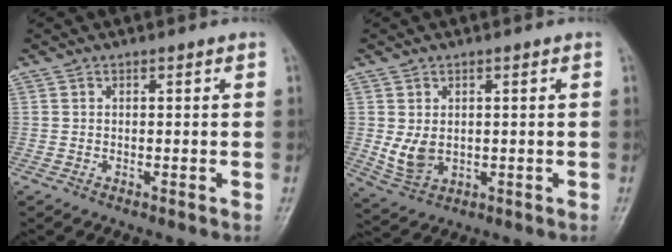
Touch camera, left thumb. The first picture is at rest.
{"total": 5.8, "force": [0.0, 4.2, 3.9], "torque": [-0.061, -0.007, 0.014]}